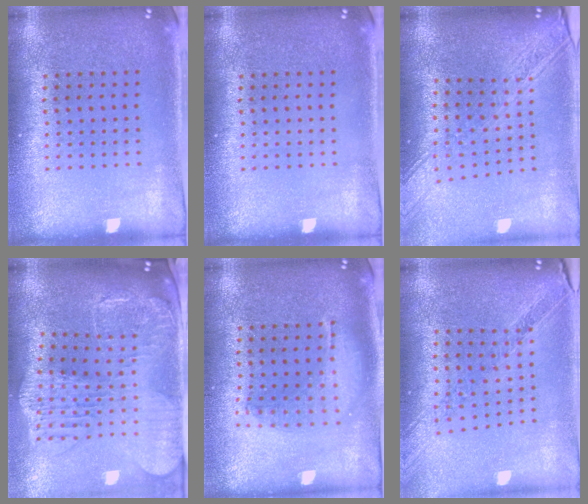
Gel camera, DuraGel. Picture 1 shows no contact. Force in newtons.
{"total": 0.0}
{"total": 2.5, "press": 2.0, "slide": 1.4}
{"total": 2.9, "press": 2.4, "slide": 1.5}
{"total": 1.6, "press": 1.4, "slide": 0.7}
{"total": 1.1, "press": 1.1, "slide": 0.0}